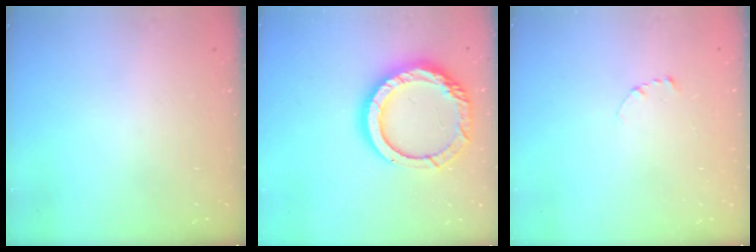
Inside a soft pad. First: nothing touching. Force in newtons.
{"total": 17.4, "press": 17.3, "slide": 1.6}
{"total": 2.3, "press": 2.3, "slide": 0.2}